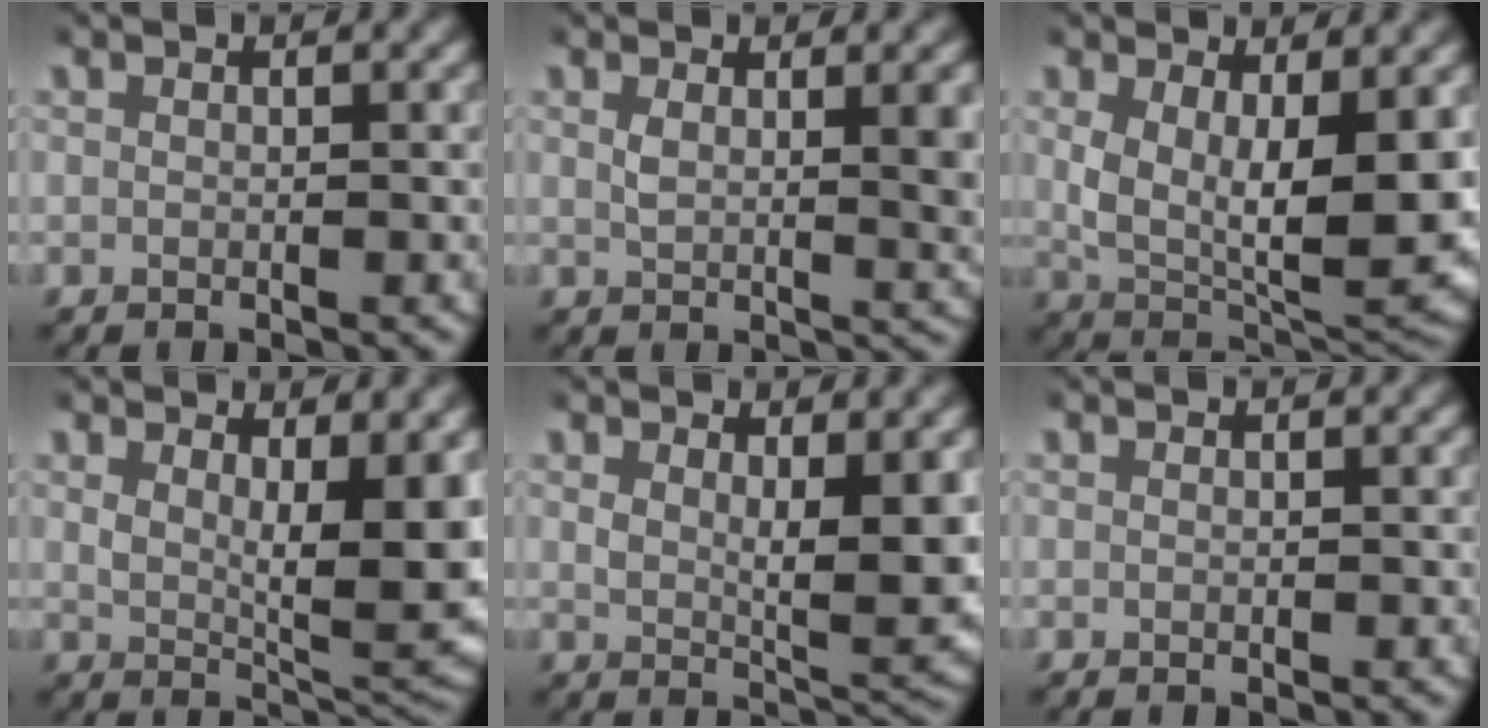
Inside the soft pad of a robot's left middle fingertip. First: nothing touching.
{"total": 3.6, "force": [1.0, 0.9, 3.3], "torque": [-0.037, -0.008, 0.022]}
{"total": 8.1, "force": [0.9, 4.1, 7.0], "torque": [-0.124, -0.028, 0.025]}
{"total": 6.6, "force": [2.1, 2.2, 5.9], "torque": [-0.079, -0.017, 0.043]}
{"total": 4.8, "force": [2.0, 1.5, 4.1], "torque": [-0.060, -0.017, 0.039]}
{"total": 0.0}